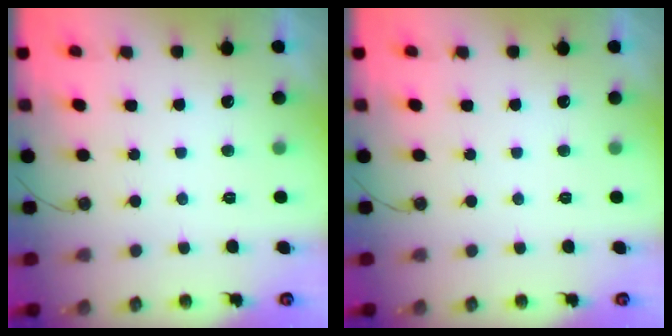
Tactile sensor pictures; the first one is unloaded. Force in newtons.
{"total": 0.0}